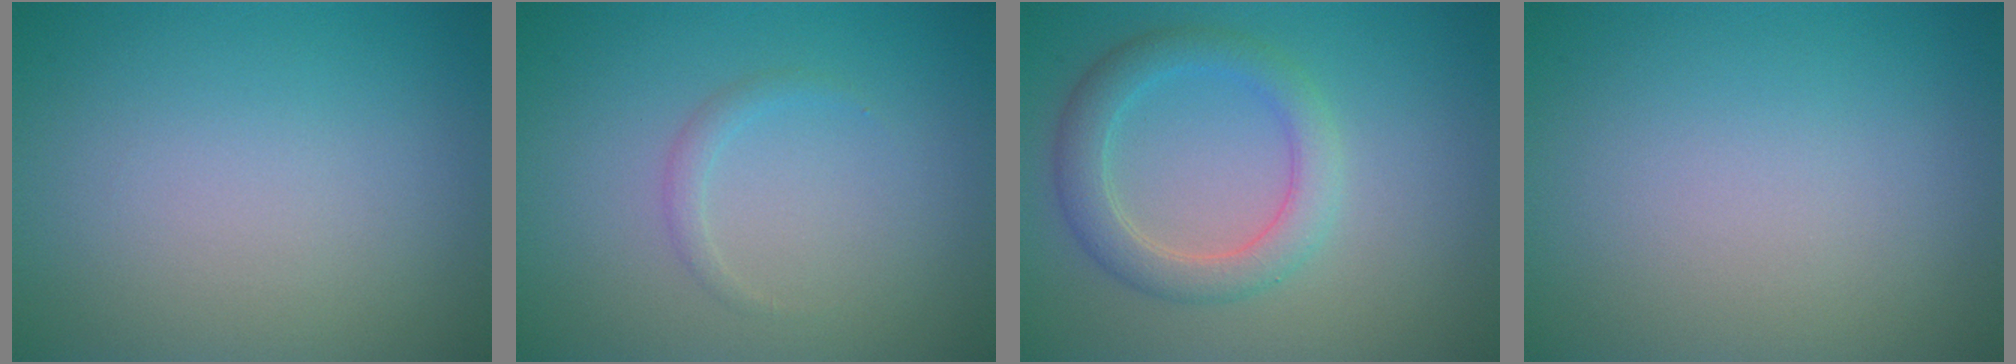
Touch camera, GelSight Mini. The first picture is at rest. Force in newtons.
{"total": 0.9, "press": 0.9, "slide": 0.0}
{"total": 3.7, "press": 3.7, "slide": 0.3}
{"total": 0.0}